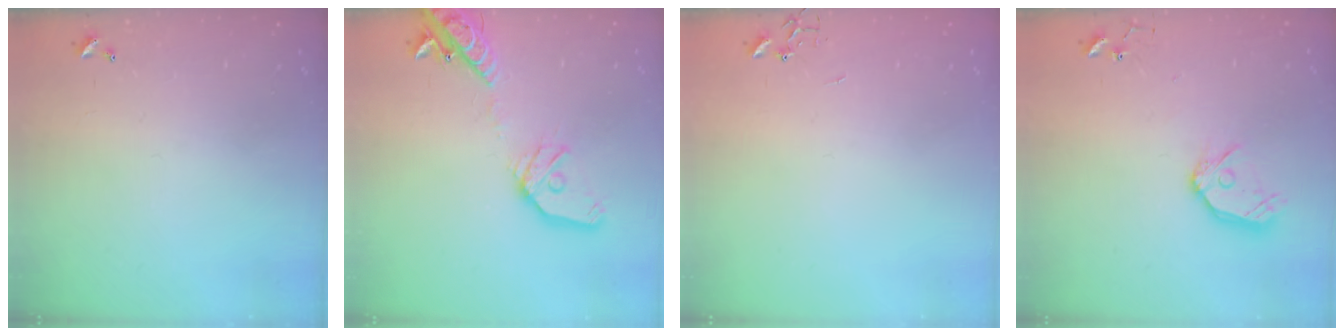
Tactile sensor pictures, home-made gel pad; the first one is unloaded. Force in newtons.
{"total": 17.4, "press": 17.1, "slide": 3.1}
{"total": 0.0}
{"total": 12.1, "press": 12.0, "slide": 1.3}